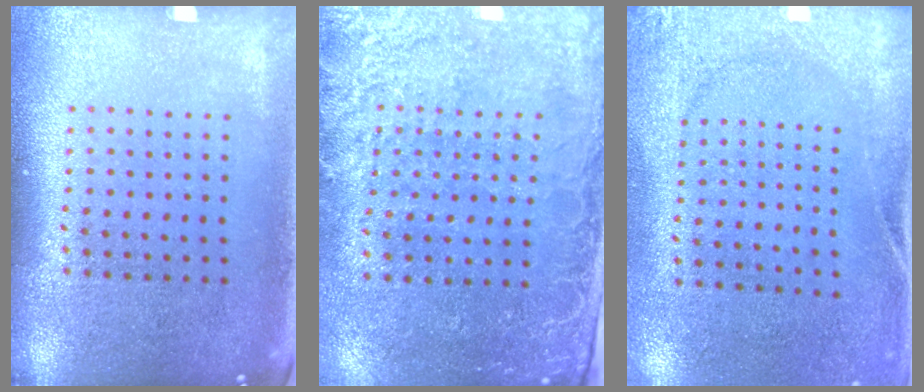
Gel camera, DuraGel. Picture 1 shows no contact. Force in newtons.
{"total": 2.7, "press": 2.4, "slide": 1.2}
{"total": 2.6, "press": 2.0, "slide": 1.6}